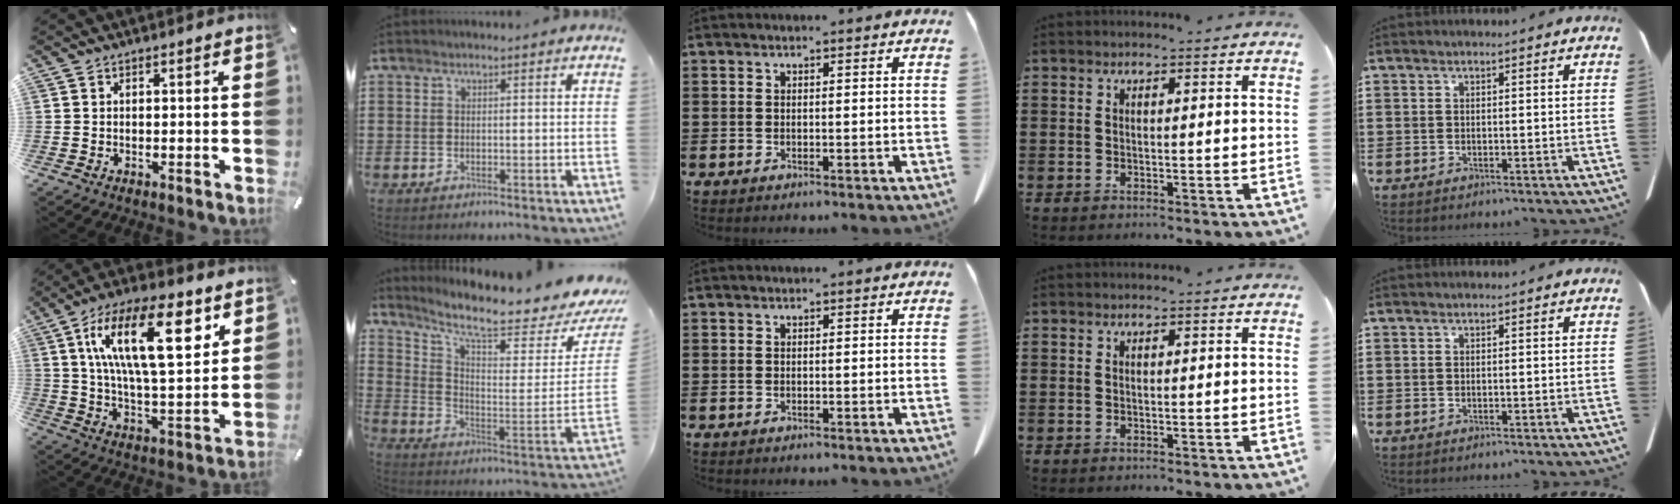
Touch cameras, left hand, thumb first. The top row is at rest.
{"thumb": {"total": 22.5, "force": [9.2, 9.1, 18.4], "torque": [-0.335, -0.020, 0.139]}, "index": {"total": 7.7, "force": [6.6, 0.7, 4.0], "torque": [-0.095, -0.067, 0.106]}}